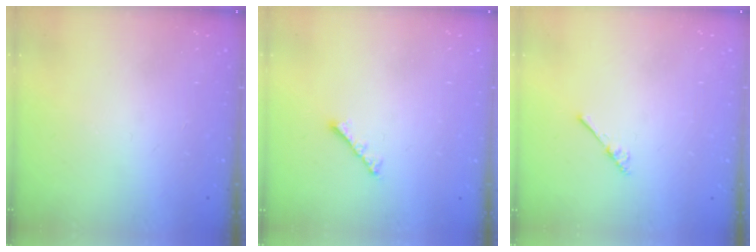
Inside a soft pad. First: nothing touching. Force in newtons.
{"total": 3.0, "press": 3.0, "slide": 0.5}
{"total": 3.0, "press": 3.0, "slide": 0.3}